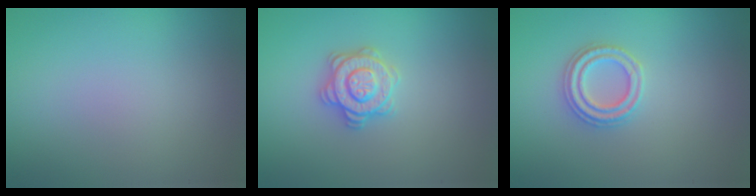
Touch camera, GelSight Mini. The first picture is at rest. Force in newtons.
{"total": 2.8, "press": 2.8, "slide": 0.2}
{"total": 2.4, "press": 2.4, "slide": 0.2}